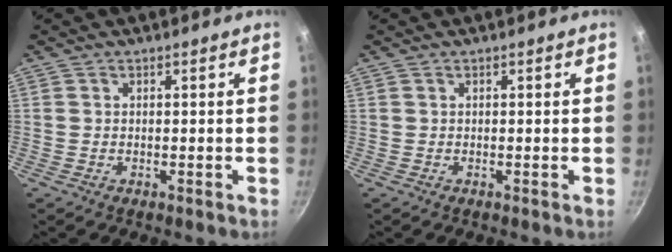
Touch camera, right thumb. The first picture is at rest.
{"total": 0.0}